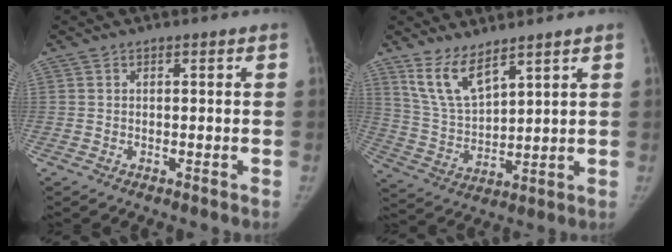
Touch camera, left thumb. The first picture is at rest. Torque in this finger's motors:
{"motor_torque": [0.35, 0.02, 0.96, -0.75, 0.04]}